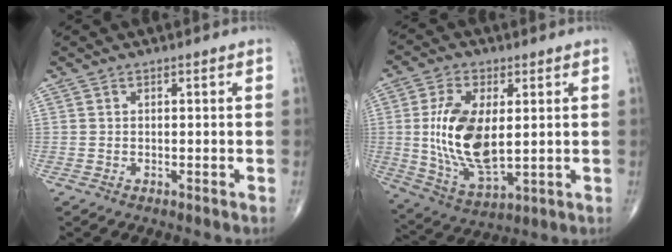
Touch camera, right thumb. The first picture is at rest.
{"total": 15.4, "force": [1.4, 7.8, 13.2], "torque": [-0.254, -0.018, 0.037]}